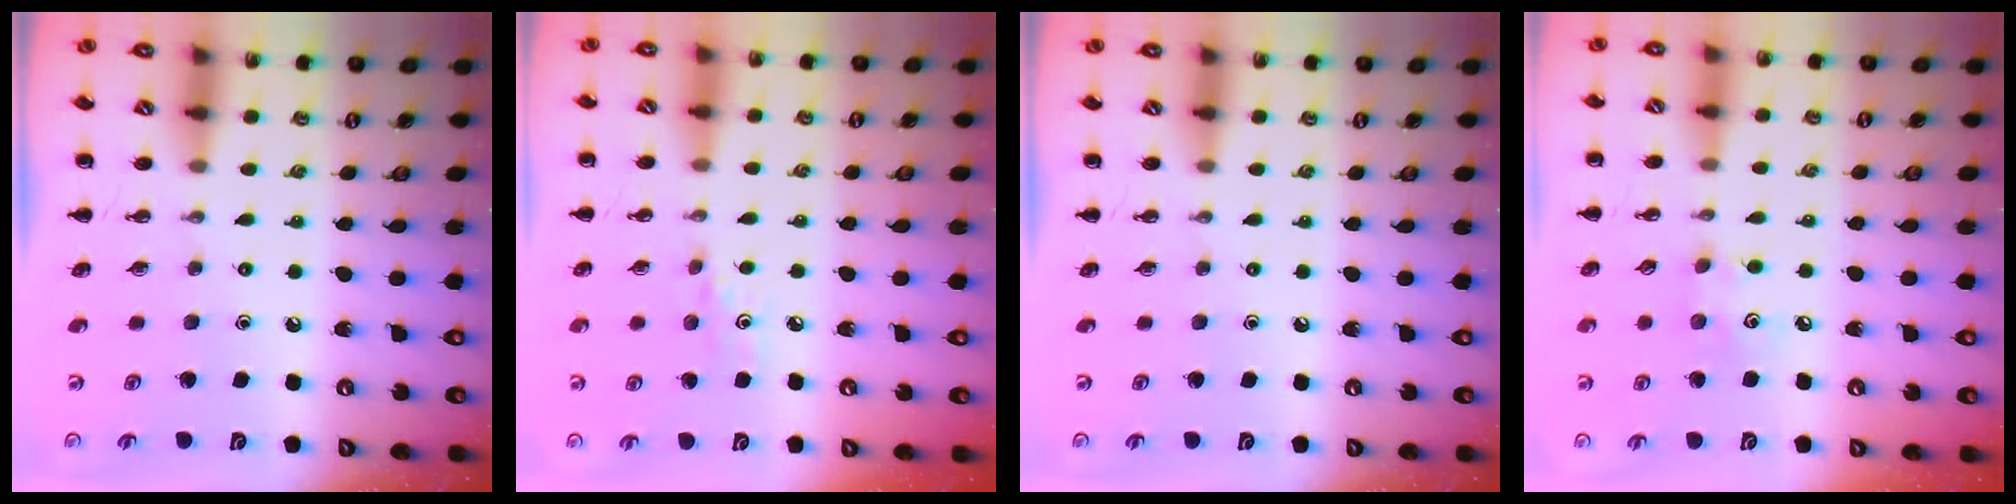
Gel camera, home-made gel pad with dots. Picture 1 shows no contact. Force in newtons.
{"total": 4.1, "press": 3.8, "slide": 1.5}
{"total": 0.0}
{"total": 4.2, "press": 4.1, "slide": 0.9}